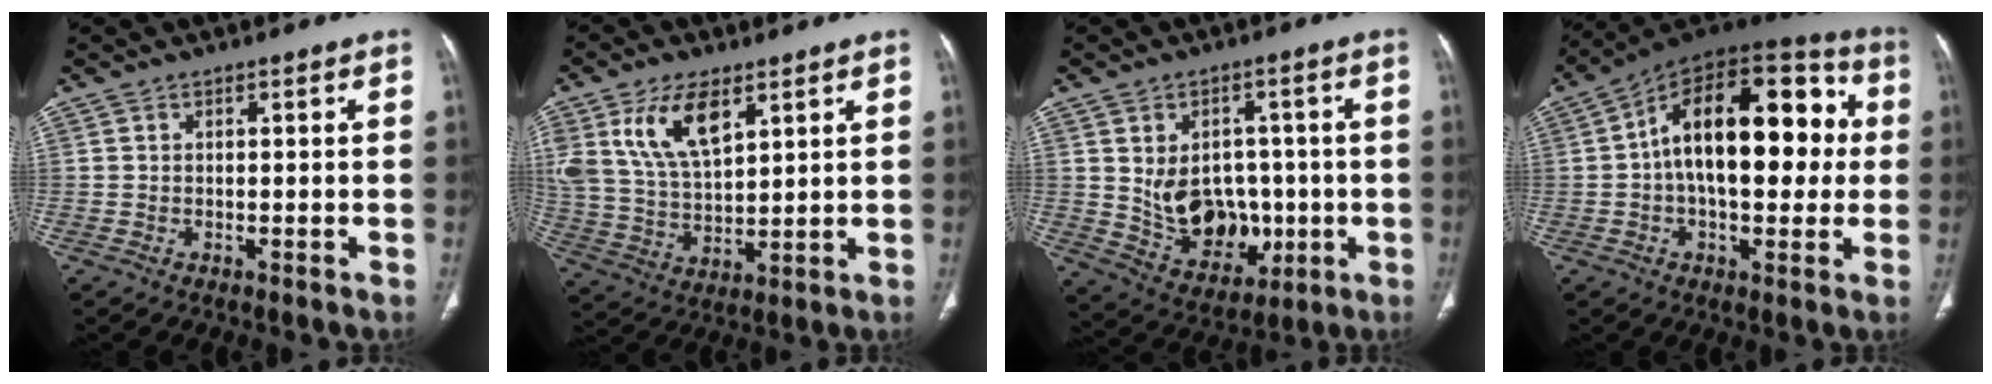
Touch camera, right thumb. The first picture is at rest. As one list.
[{"total": 12.8, "force": [6.4, 6.3, 9.1], "torque": [-0.167, -0.022, 0.134]}, {"total": 12.9, "force": [-0.4, 9.7, 8.5], "torque": [-0.090, 0.002, 0.022]}, {"total": 23.3, "force": [2.1, 12.3, 19.7], "torque": [-0.274, 0.040, 0.020]}]